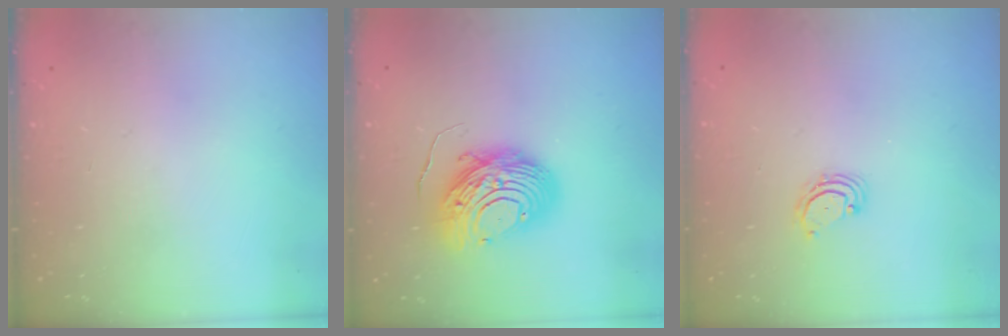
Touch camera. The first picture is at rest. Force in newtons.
{"total": 12.2, "press": 12.1, "slide": 1.2}
{"total": 3.1, "press": 3.1, "slide": 0.5}